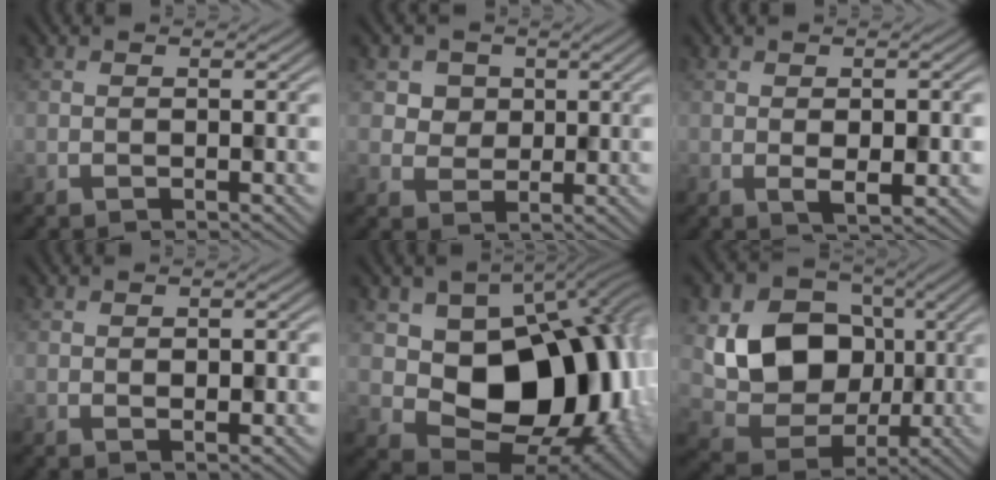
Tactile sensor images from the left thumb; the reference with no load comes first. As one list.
[{"total": 3.9, "force": [2.3, 3.2, 0.1], "torque": [-0.017, -0.009, 0.043]}, {"total": 4.3, "force": [0.0, 1.9, 3.9], "torque": [-0.062, 0.001, 0.005]}, {"total": 3.1, "force": [0.4, 1.8, 2.5], "torque": [-0.025, 0.010, 0.012]}, {"total": 14.9, "force": [1.1, 10.5, 10.6], "torque": [-0.146, -0.017, 0.029]}, {"total": 10.5, "force": [1.2, 8.7, 5.8], "torque": [-0.114, -0.010, 0.014]}]